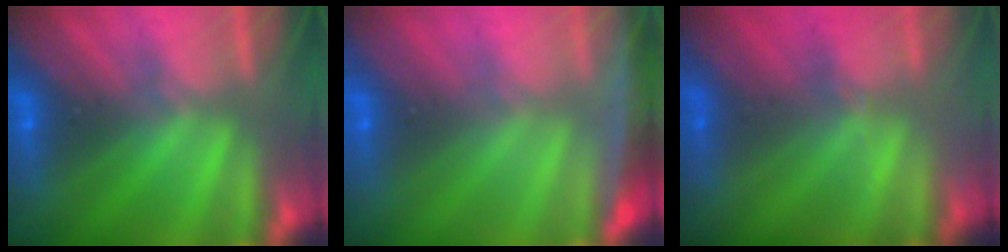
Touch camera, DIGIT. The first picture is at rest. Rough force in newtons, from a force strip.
{"total": 8.5}
{"total": 2.3}